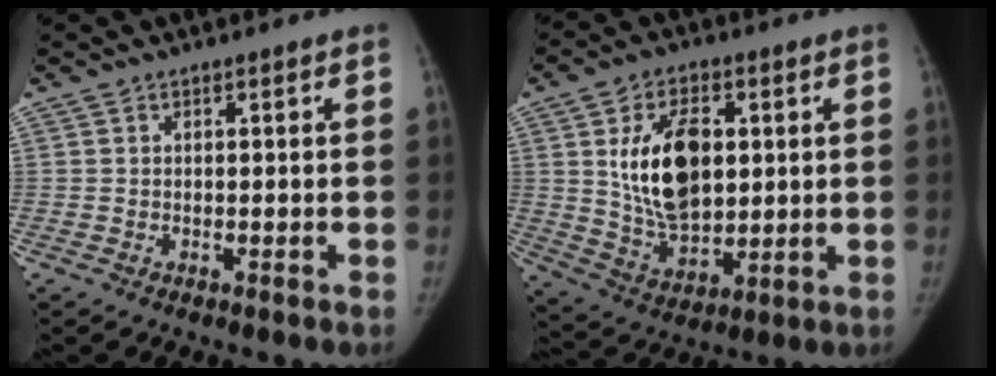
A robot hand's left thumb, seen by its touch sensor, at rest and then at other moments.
{"total": 15.9, "force": [3.0, 9.6, 12.4], "torque": [-0.183, -0.016, 0.062]}